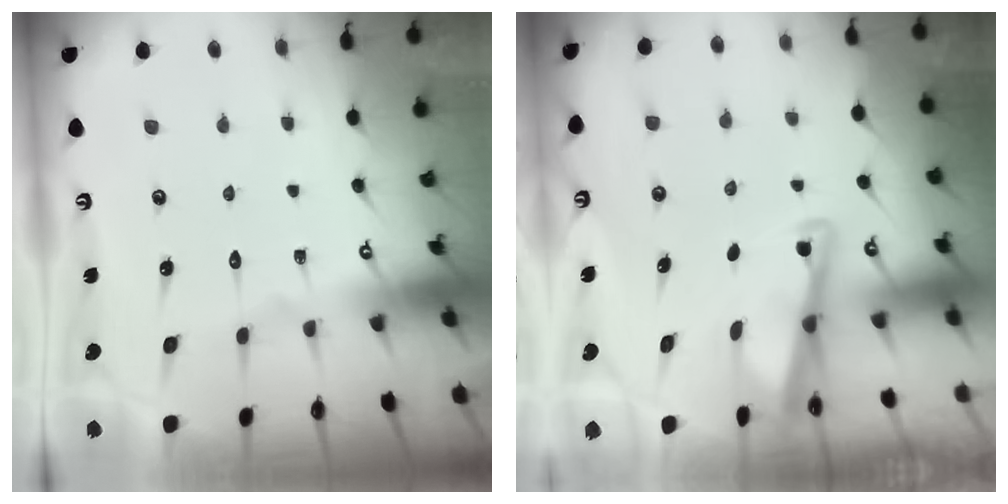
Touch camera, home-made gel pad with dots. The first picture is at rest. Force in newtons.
{"total": 2.9, "press": 2.9, "slide": 0.3}